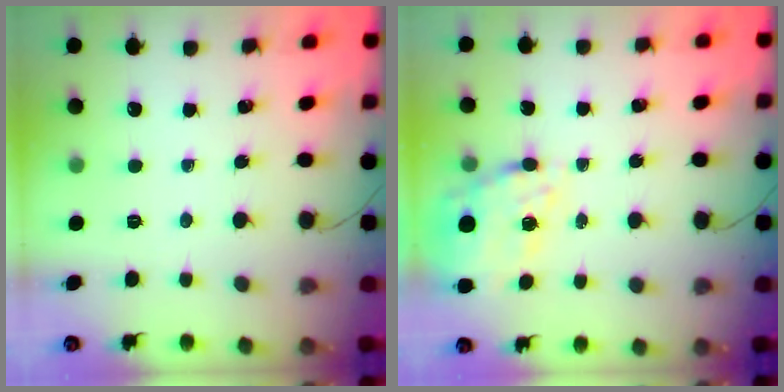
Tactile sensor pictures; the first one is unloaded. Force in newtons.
{"total": 16.3, "press": 16.1, "slide": 2.9}